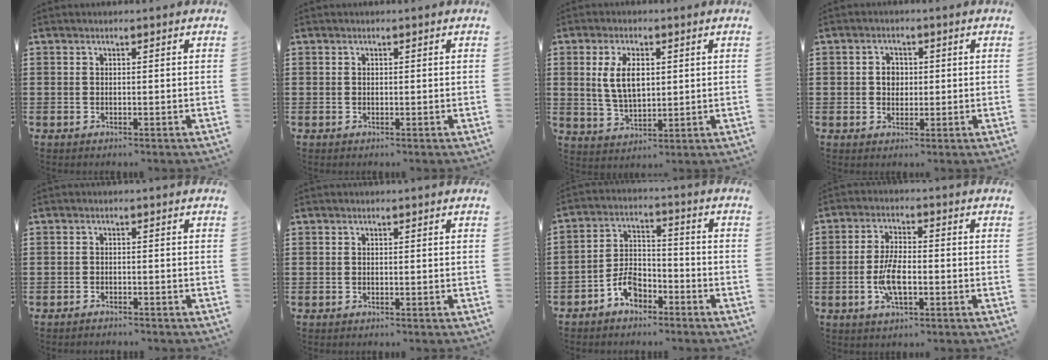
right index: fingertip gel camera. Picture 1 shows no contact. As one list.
[{"total": 0.0}, {"total": 6.8, "force": [1.3, 3.5, 5.7], "torque": [-0.125, 0.004, 0.016]}, {"total": 2.5, "force": [0.1, 2.1, 1.3], "torque": [-0.031, 0.010, -0.001]}, {"total": 1.2, "force": [-1.2, 0.1, 0.0], "torque": [-0.003, 0.003, -0.025]}, {"total": 0.0}, {"total": 5.7, "force": [-3.8, 3.2, 2.8], "torque": [-0.061, 0.014, -0.074]}, {"total": 6.2, "force": [-1.5, 2.4, 5.5], "torque": [-0.122, -0.002, -0.035]}]